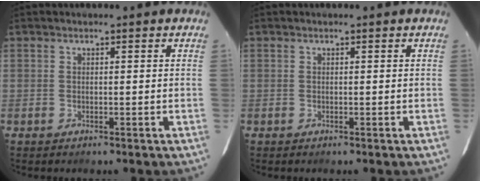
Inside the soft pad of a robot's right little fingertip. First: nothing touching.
{"total": 0.0}